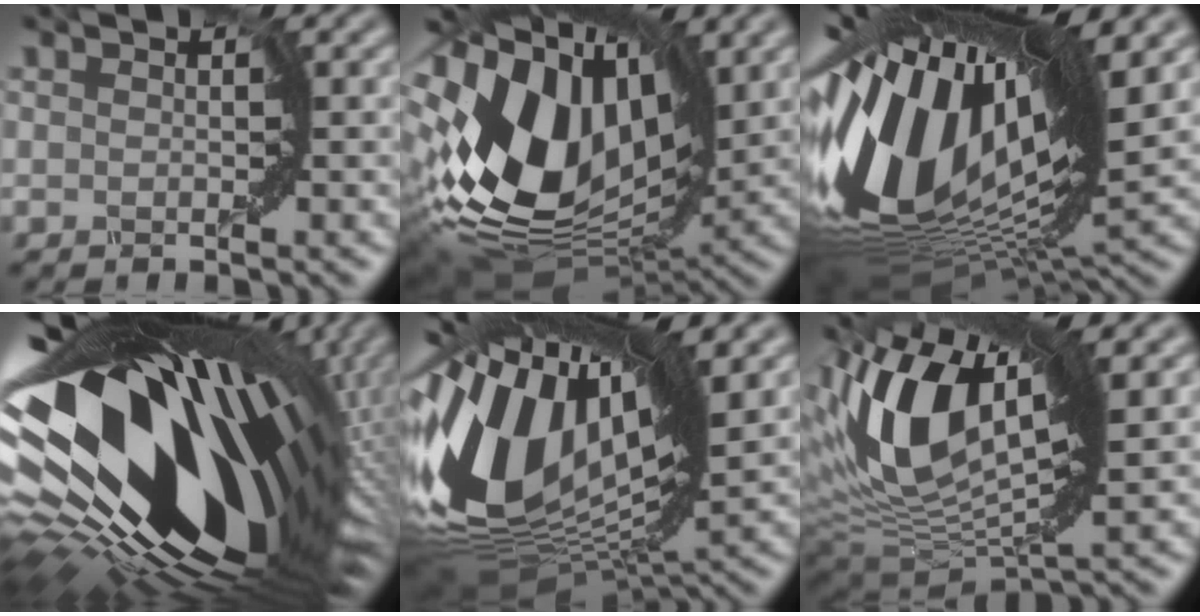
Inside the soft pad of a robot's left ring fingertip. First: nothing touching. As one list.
[{"total": 15.3, "force": [1.6, 9.4, 11.9], "torque": [-0.264, -0.003, 0.035]}, {"total": 16.7, "force": [2.5, 6.3, 15.3], "torque": [-0.304, -0.009, 0.045]}, {"total": 18.4, "force": [0.2, 9.5, 15.8], "torque": [-0.277, -0.047, 0.014]}, {"total": 15.2, "force": [1.4, 7.3, 13.3], "torque": [-0.287, 0.010, 0.025]}, {"total": 11.6, "force": [3.3, 4.9, 10.0], "torque": [-0.205, 0.002, 0.070]}]